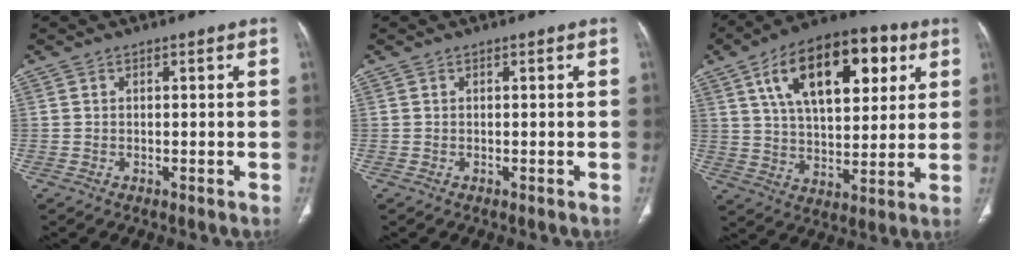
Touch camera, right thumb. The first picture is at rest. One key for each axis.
{"total": 0.0}
{"total": 21.6, "fx": 8.5, "fy": 11.0, "fz": 16.5, "tx": -0.227, "ty": -0.005, "tz": 0.134}